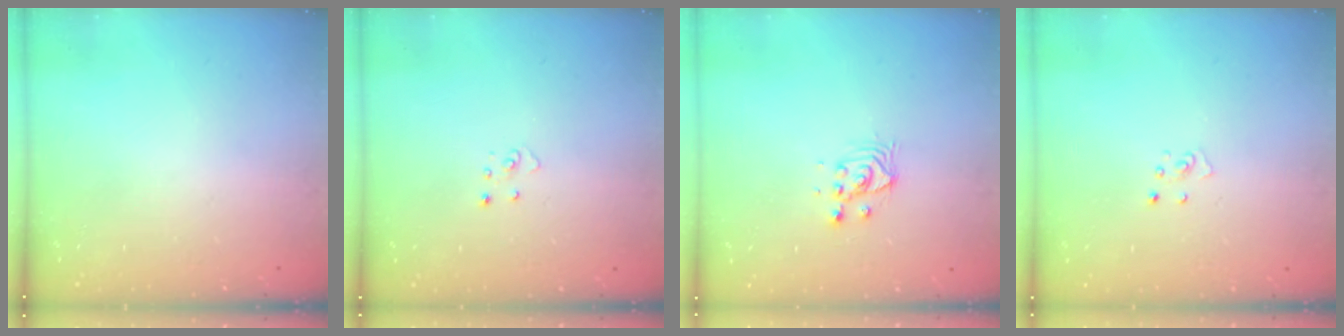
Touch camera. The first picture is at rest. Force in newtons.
{"total": 3.4, "press": 3.4, "slide": 0.1}
{"total": 3.8, "press": 3.8, "slide": 0.3}
{"total": 3.3, "press": 3.3, "slide": 0.3}